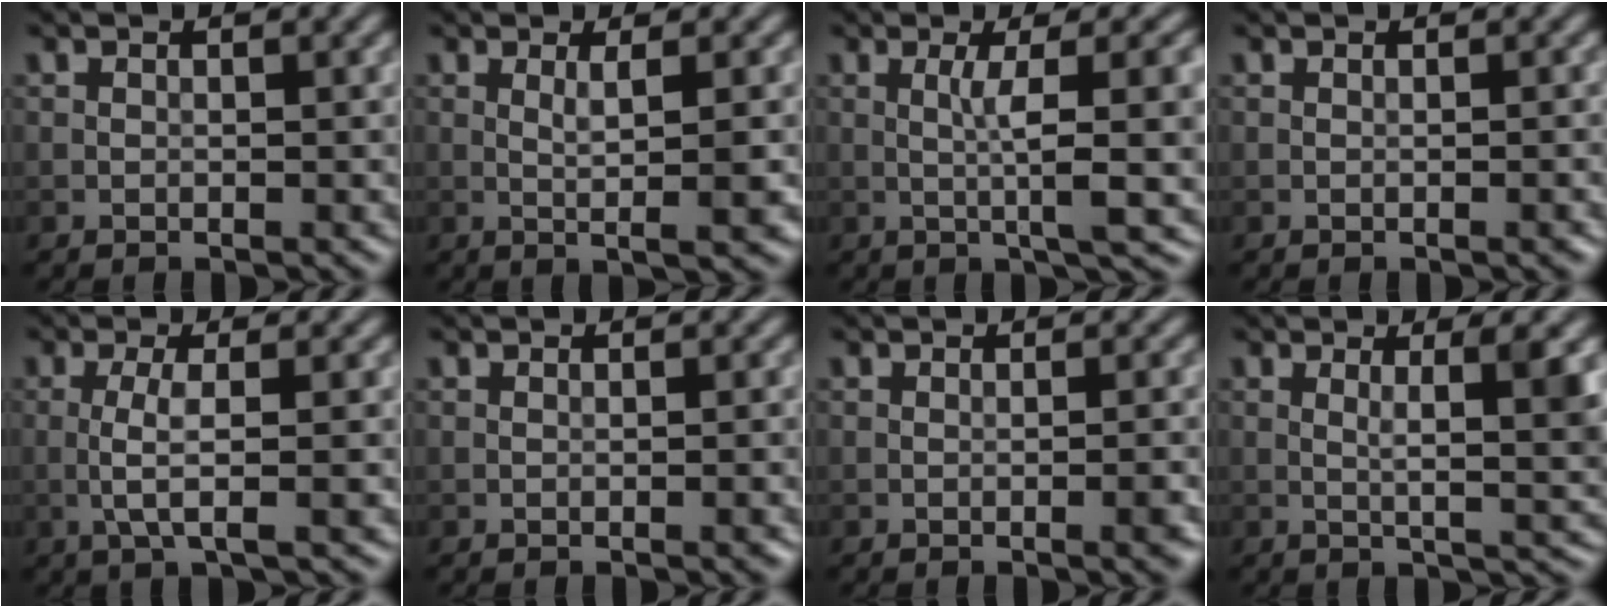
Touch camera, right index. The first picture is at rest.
{"total": 2.9, "force": [0.3, 0.5, 2.8], "torque": [-0.045, -0.005, 0.005]}
{"total": 6.9, "force": [0.2, 1.2, 6.7], "torque": [-0.104, 0.007, 0.007]}
{"total": 1.1, "force": [-0.2, 0.2, 1.0], "torque": [-0.008, 0.002, -0.005]}
{"total": 3.0, "force": [-0.5, 0.4, 2.9], "torque": [-0.059, -0.001, -0.013]}
{"total": 1.4, "force": [-0.2, 0.3, 1.3], "torque": [-0.012, 0.001, -0.005]}
{"total": 2.4, "force": [-0.5, 0.6, 2.3], "torque": [-0.018, 0.005, -0.008]}
{"total": 4.4, "force": [1.0, 0.7, 4.2], "torque": [-0.064, -0.006, 0.016]}